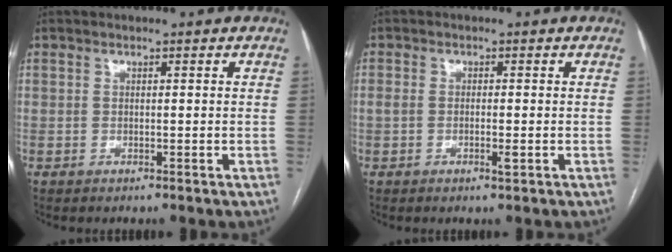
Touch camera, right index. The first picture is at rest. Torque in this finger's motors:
{"motor_torque": [-0.24, 0.18, 0.00, -0.01]}